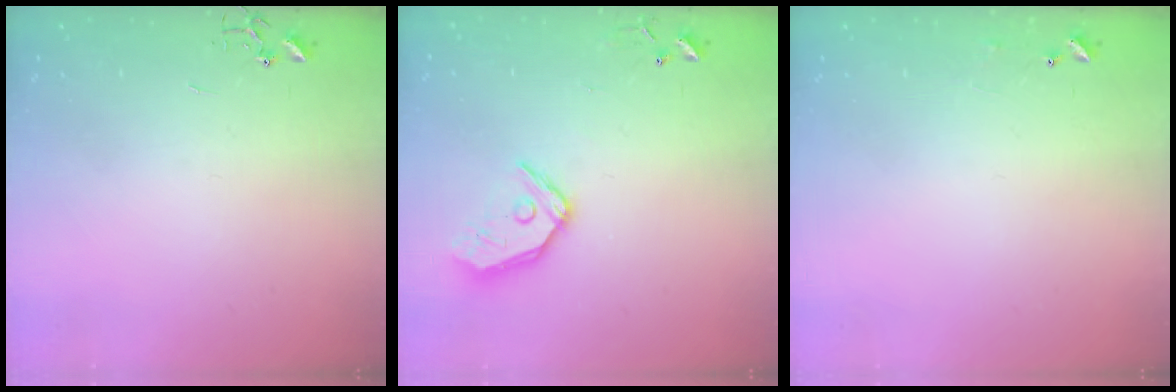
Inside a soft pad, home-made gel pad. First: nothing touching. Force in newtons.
{"total": 12.4, "press": 12.2, "slide": 2.1}
{"total": 6.4, "press": 6.3, "slide": 0.5}